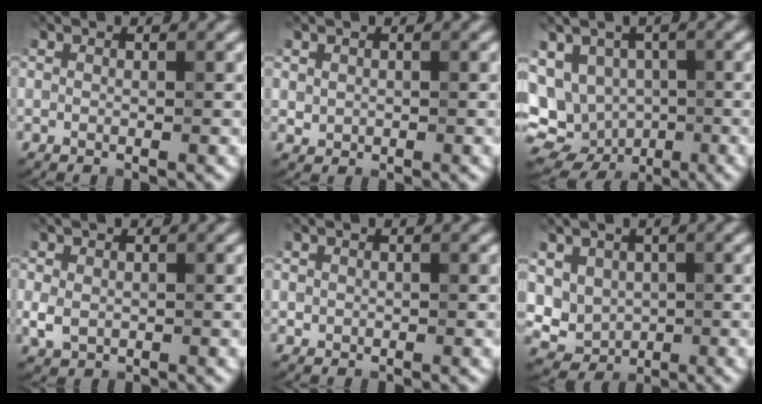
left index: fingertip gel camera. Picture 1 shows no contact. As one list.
[{"total": 0.8, "force": [0.3, 0.8, 0.2], "torque": [-0.003, -0.004, 0.010]}, {"total": 9.3, "force": [-2.5, 7.5, 5.0], "torque": [-0.078, -0.007, -0.027]}, {"total": 2.1, "force": [-0.2, 1.7, 1.2], "torque": [-0.026, -0.005, -0.003]}, {"total": 0.6, "force": [0.1, 0.6, 0.1], "torque": [0.004, -0.003, 0.002]}, {"total": 3.8, "force": [0.7, 3.4, 1.7], "torque": [-0.022, -0.006, 0.021]}]